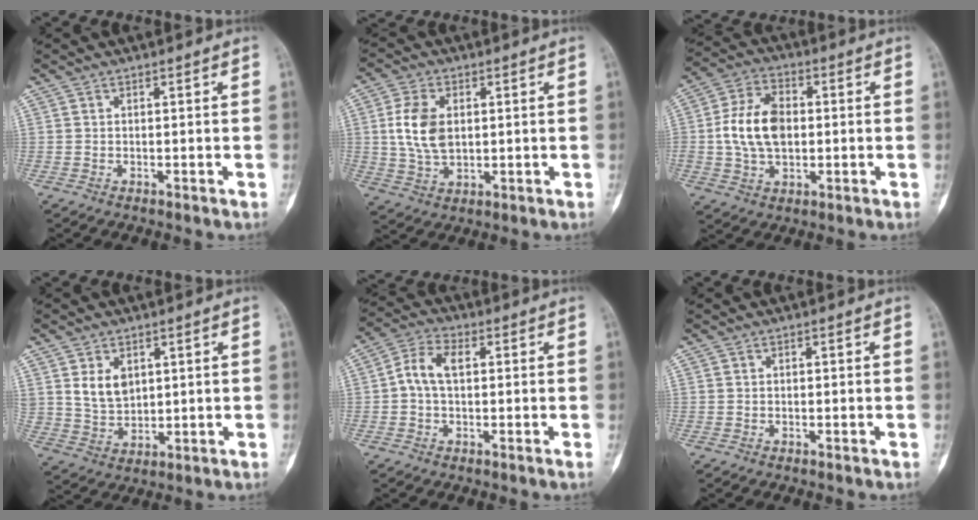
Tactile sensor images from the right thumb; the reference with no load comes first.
{"total": 9.0, "force": [1.2, 5.7, 6.8], "torque": [-0.129, -0.002, 0.029]}
{"total": 12.1, "force": [0.1, 7.9, 9.1], "torque": [-0.162, 0.015, 0.001]}
{"total": 6.5, "force": [2.4, 4.5, 4.0], "torque": [-0.056, -0.017, 0.056]}
{"total": 6.0, "force": [0.5, 3.4, 4.9], "torque": [-0.100, 0.017, 0.000]}
{"total": 0.0}